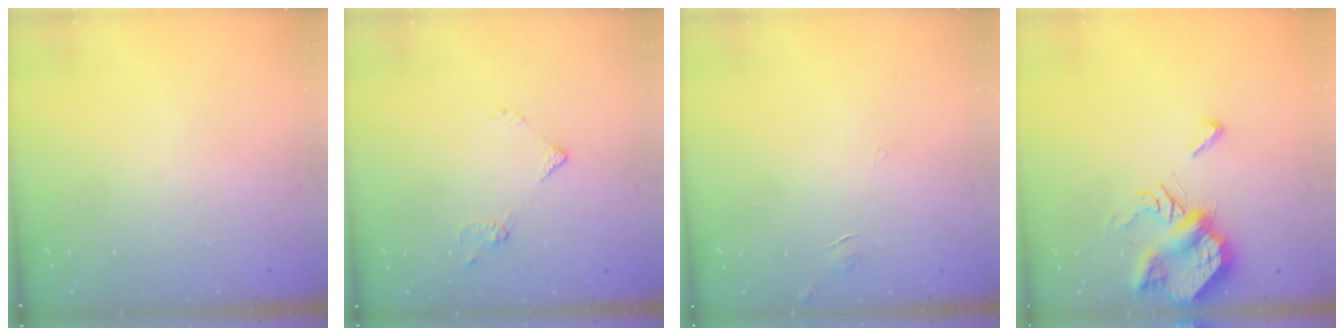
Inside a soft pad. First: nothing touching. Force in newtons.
{"total": 6.1, "press": 6.1, "slide": 0.8}
{"total": 3.4, "press": 3.4, "slide": 0.3}
{"total": 9.2, "press": 9.2, "slide": 0.9}